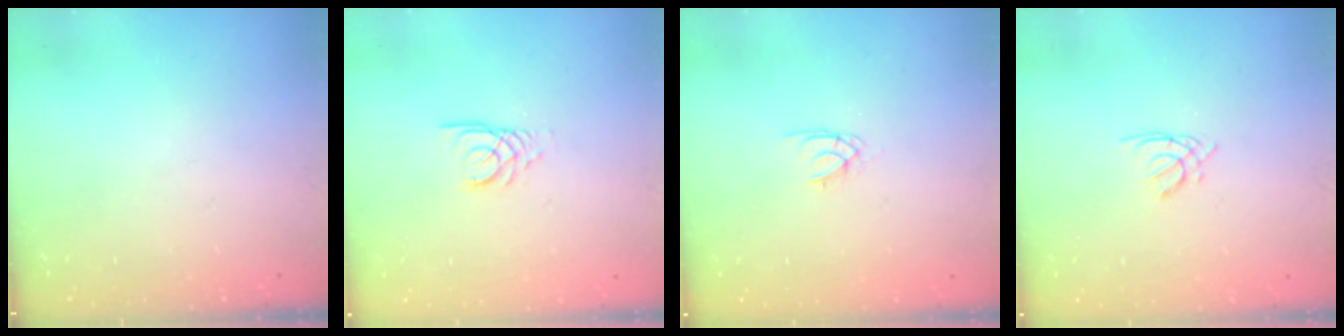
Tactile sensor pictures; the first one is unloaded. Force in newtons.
{"total": 3.9, "press": 3.9, "slide": 0.3}
{"total": 1.5, "press": 1.4, "slide": 0.2}
{"total": 1.4, "press": 1.3, "slide": 0.3}